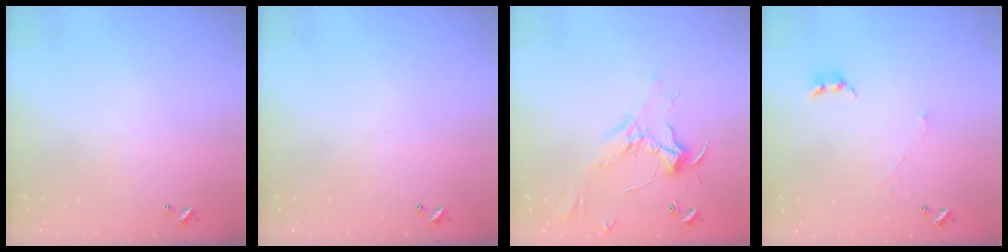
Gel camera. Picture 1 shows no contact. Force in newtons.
{"total": 0.0}
{"total": 2.3, "press": 2.2, "slide": 0.8}
{"total": 1.1, "press": 1.1, "slide": 0.4}